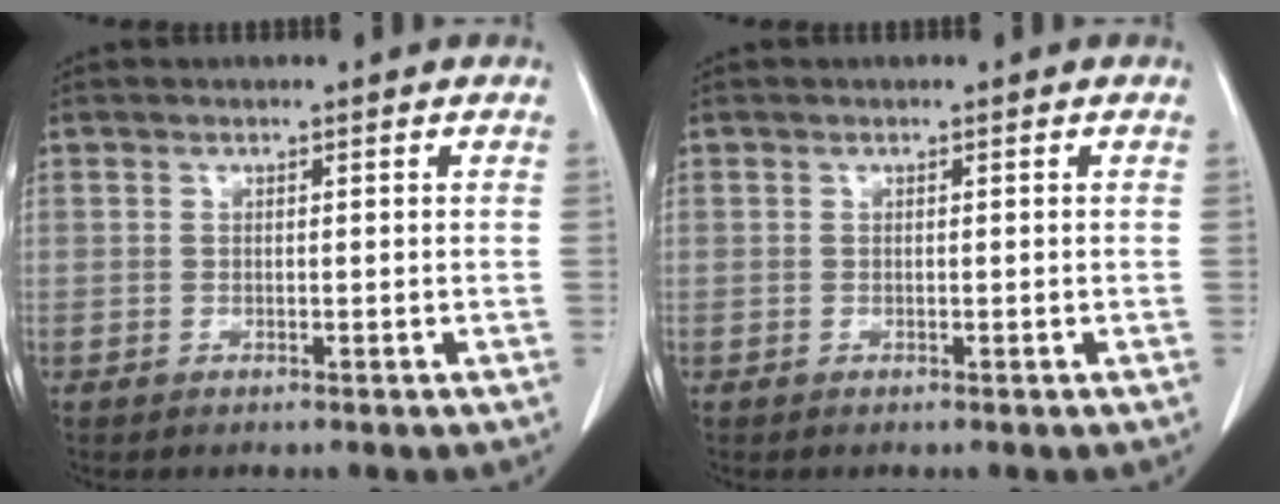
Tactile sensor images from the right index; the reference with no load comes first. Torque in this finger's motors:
{"motor_torque": [0.00, 0.00, 0.00, 0.00]}